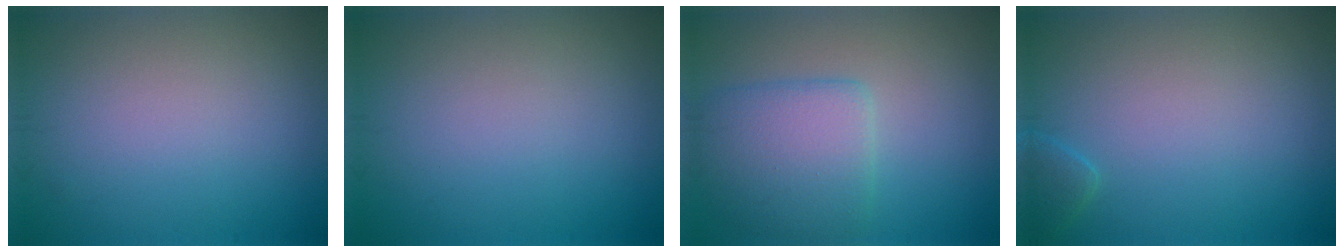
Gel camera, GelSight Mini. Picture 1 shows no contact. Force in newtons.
{"total": 0.0}
{"total": 5.3, "press": 5.3, "slide": 0.3}
{"total": 1.3, "press": 1.3, "slide": 0.1}